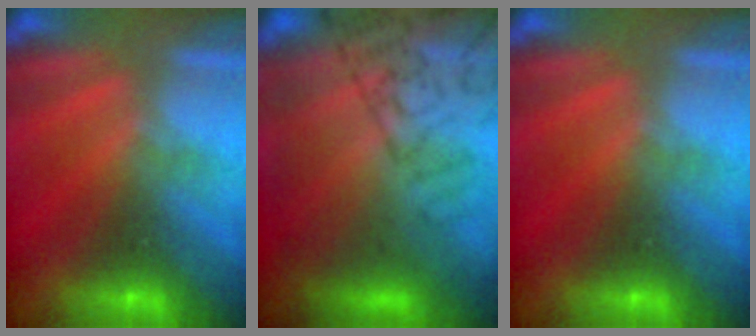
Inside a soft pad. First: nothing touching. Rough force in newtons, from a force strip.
{"total": 7.5}
{"total": 0.0}